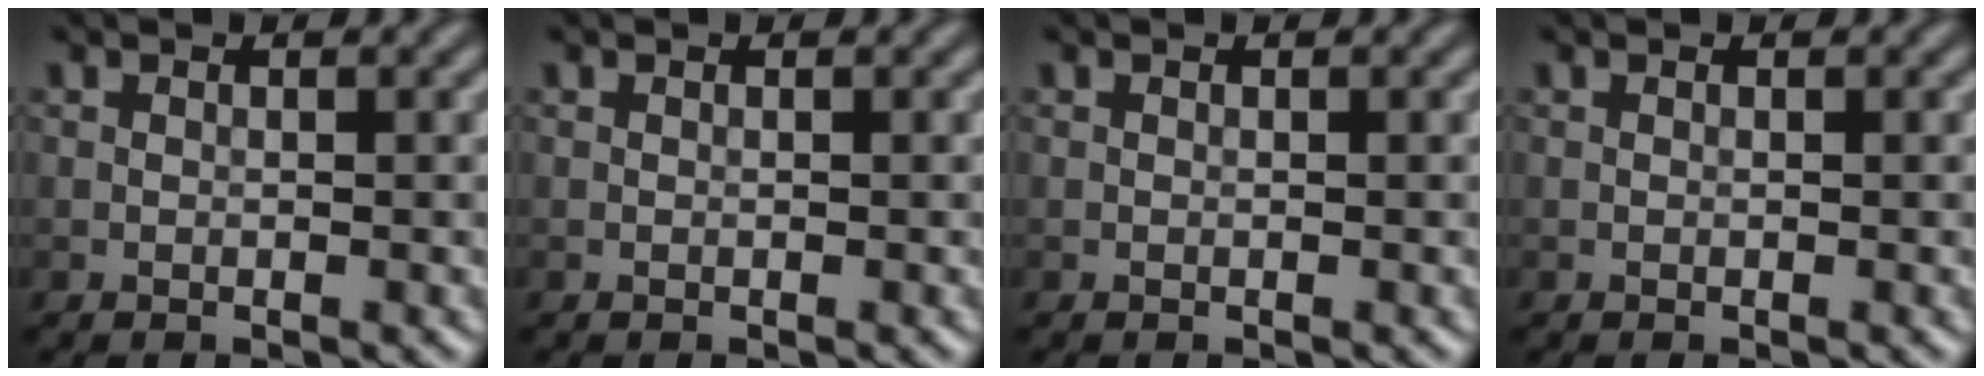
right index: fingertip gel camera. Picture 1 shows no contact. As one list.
[{"total": 0.0}, {"total": 0.0}, {"total": 0.0}]